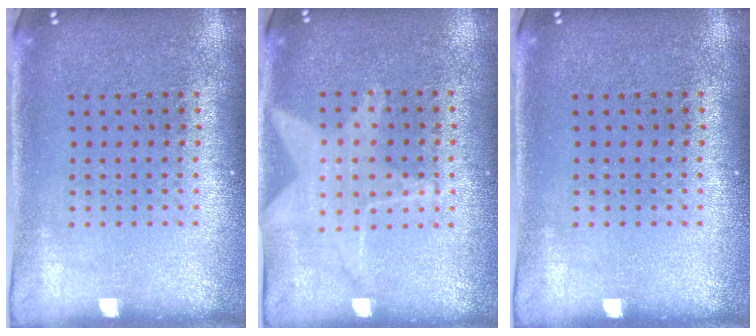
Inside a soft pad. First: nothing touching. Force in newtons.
{"total": 1.1, "press": 1.1, "slide": 0.3}
{"total": 0.0}